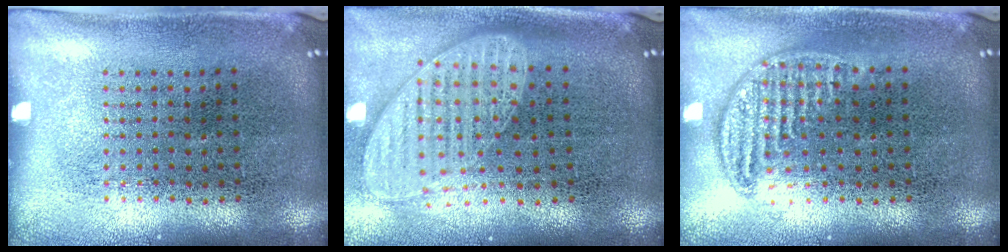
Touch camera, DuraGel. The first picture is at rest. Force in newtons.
{"total": 1.8, "press": 1.5, "slide": 1.0}
{"total": 1.0, "press": 0.9, "slide": 0.1}